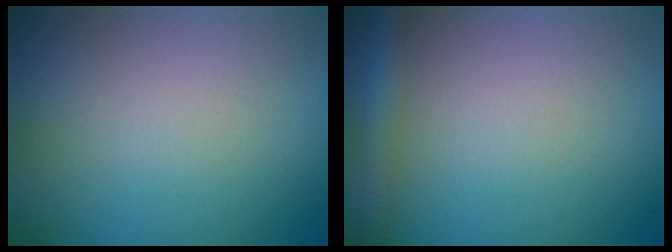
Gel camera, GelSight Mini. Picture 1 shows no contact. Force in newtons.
{"total": 2.8, "press": 2.8, "slide": 0.1}